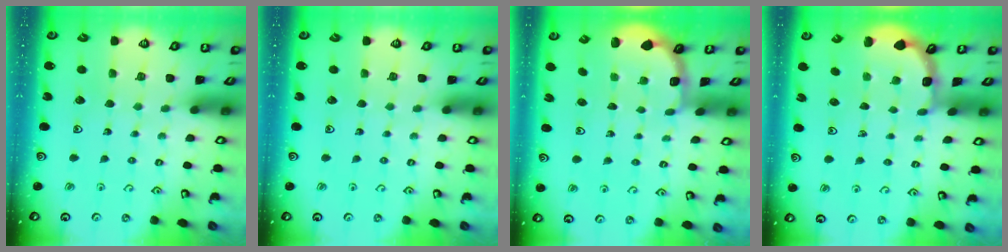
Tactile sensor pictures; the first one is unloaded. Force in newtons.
{"total": 0.0}
{"total": 1.8, "press": 1.6, "slide": 0.7}
{"total": 2.0, "press": 2.0, "slide": 0.1}